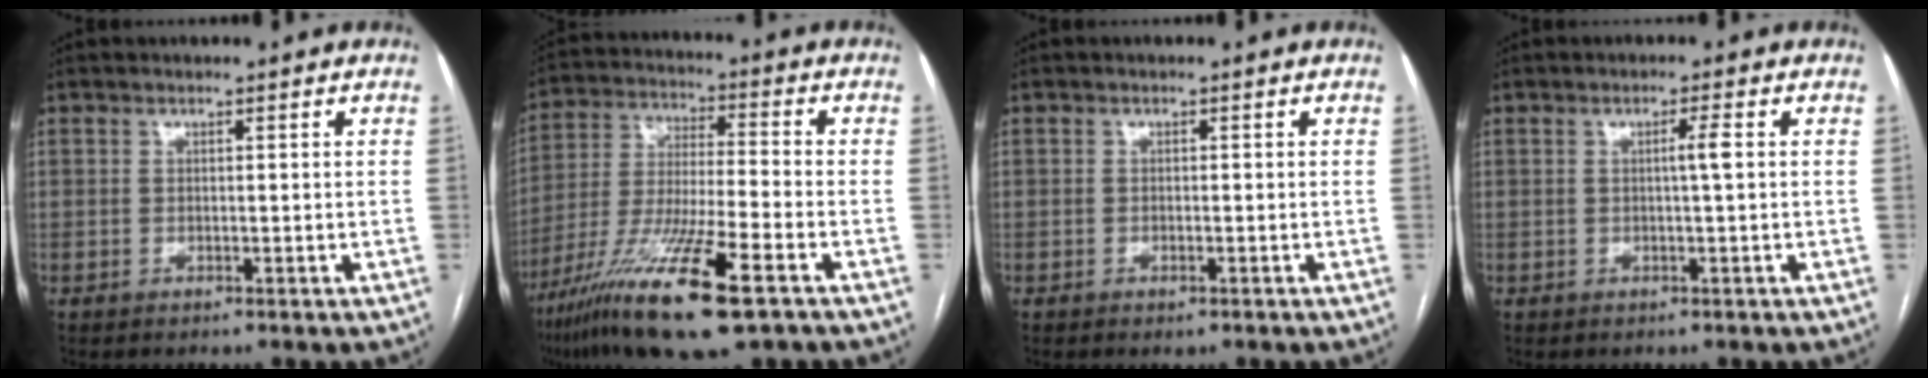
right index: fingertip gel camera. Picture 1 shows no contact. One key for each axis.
{"total": 18.0, "fx": -10.1, "fy": 1.7, "fz": 14.8, "tx": -0.293, "ty": -0.044, "tz": -0.182}
{"total": 0.9, "fx": -0.5, "fy": 0.3, "fz": 0.6, "tx": -0.010, "ty": -0.001, "tz": -0.003}
{"total": 2.1, "fx": 0.2, "fy": -0.4, "fz": 2.0, "tx": -0.035, "ty": 0.000, "tz": 0.003}